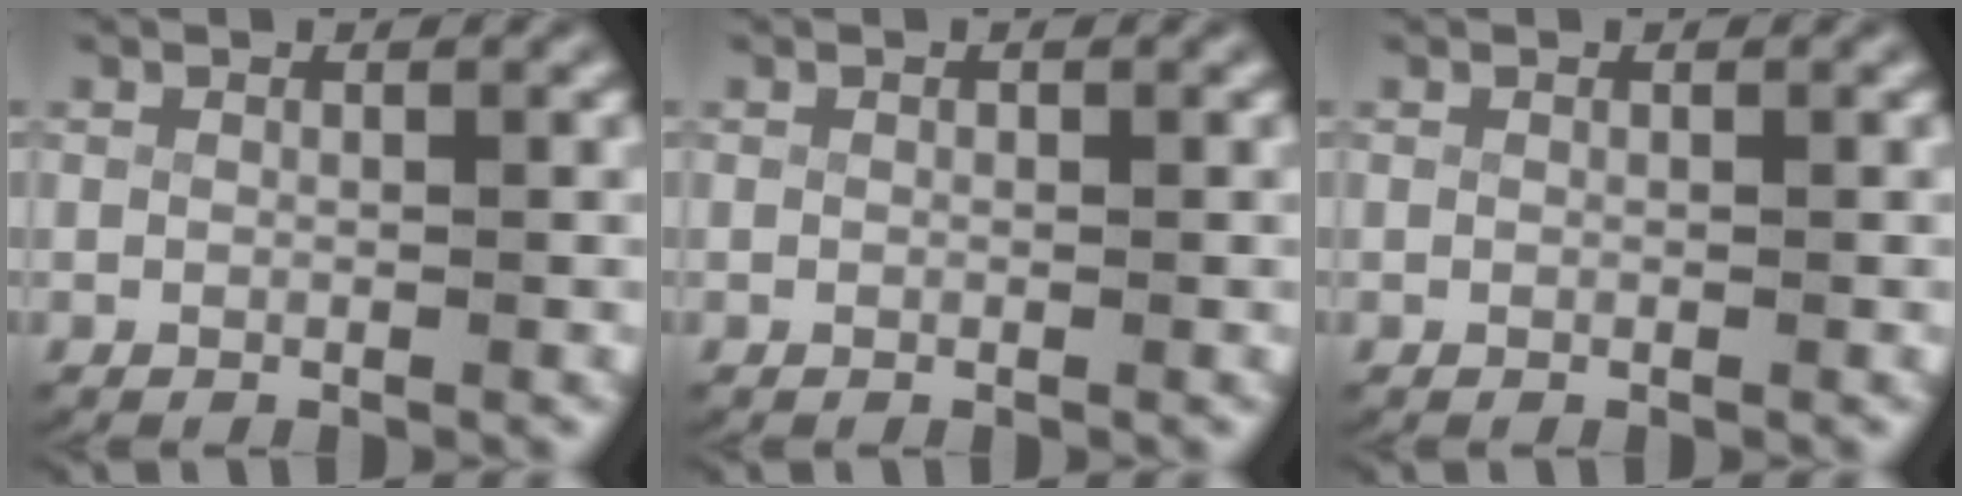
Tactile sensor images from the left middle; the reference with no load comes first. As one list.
[{"total": 0.0}, {"total": 0.0}]